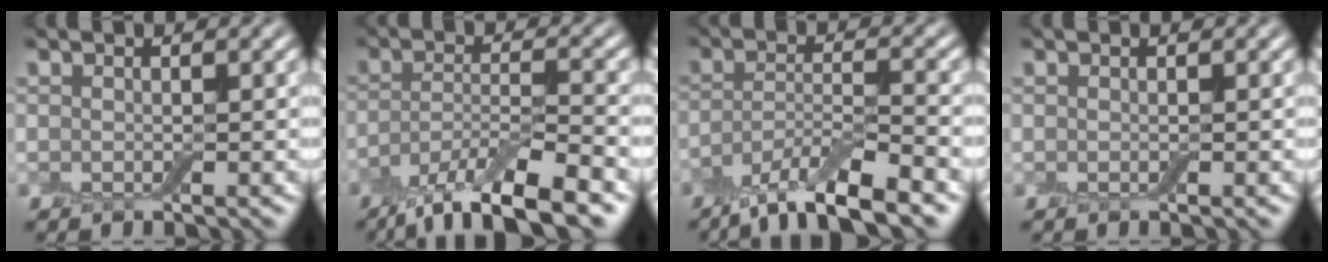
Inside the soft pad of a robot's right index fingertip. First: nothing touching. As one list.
[{"total": 7.7, "force": [-5.3, 2.1, 5.1], "torque": [-0.086, -0.007, -0.097]}, {"total": 7.0, "force": [-5.0, 1.7, 4.6], "torque": [-0.080, -0.005, -0.095]}, {"total": 0.0}]